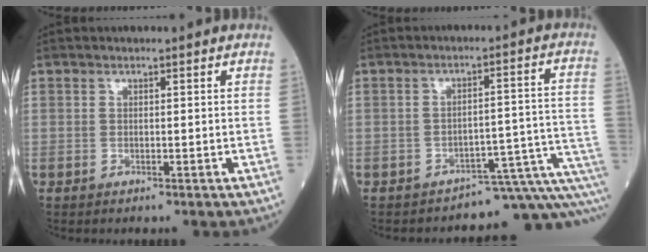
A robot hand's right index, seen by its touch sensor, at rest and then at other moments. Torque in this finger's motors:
{"motor_torque": [0.53, -0.60, -0.06, -0.07]}